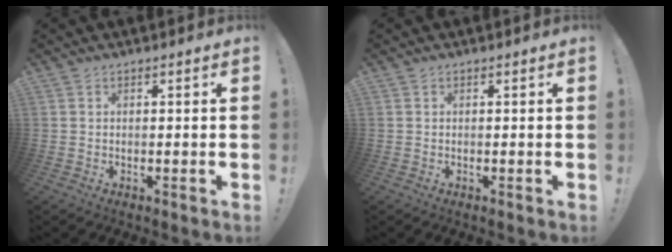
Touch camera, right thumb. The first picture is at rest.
{"total": 0.0}